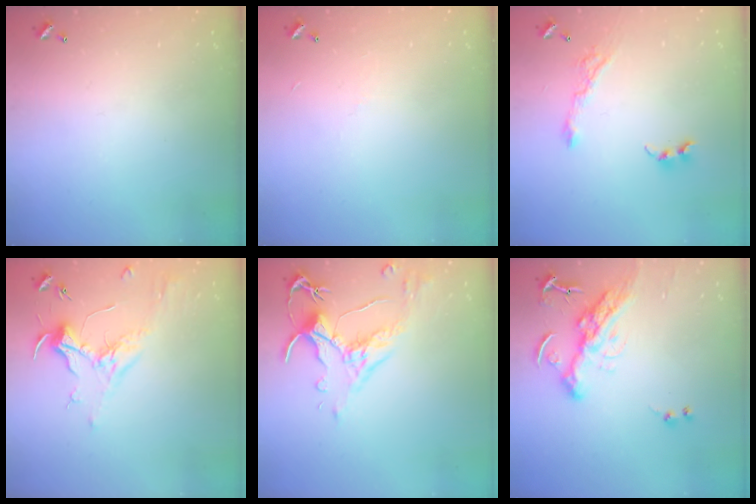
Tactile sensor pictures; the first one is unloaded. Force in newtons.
{"total": 4.2, "press": 4.2, "slide": 0.4}
{"total": 5.7, "press": 5.6, "slide": 0.9}
{"total": 2.0, "press": 1.9, "slide": 0.7}
{"total": 2.5, "press": 2.1, "slide": 1.3}
{"total": 12.7, "press": 12.6, "slide": 1.7}